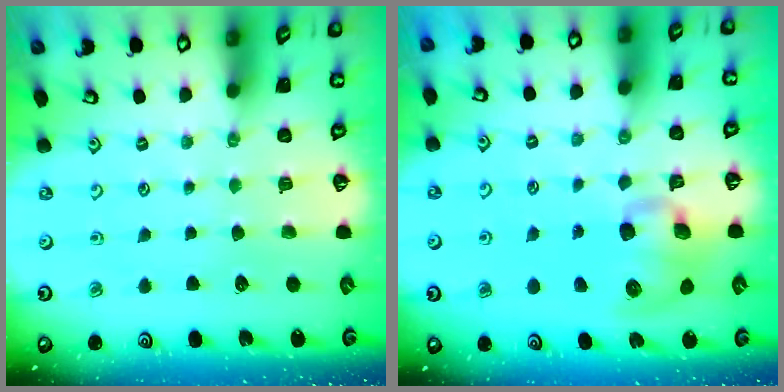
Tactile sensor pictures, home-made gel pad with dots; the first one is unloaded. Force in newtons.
{"total": 10.6, "press": 10.5, "slide": 1.5}